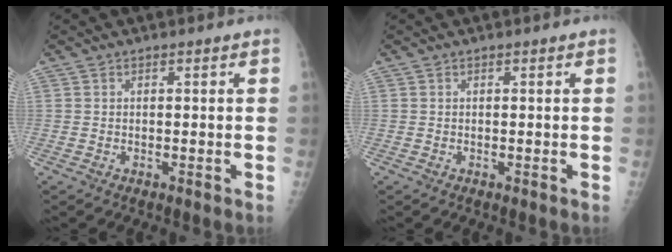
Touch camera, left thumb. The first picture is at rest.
{"total": 0.0}